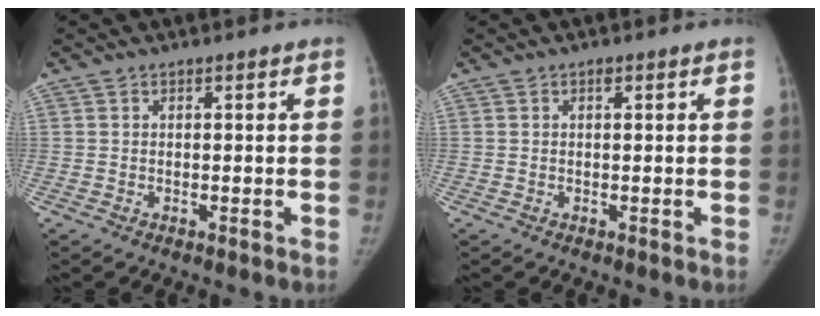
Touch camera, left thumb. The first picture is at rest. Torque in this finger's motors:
{"motor_torque": [-0.02, -0.02, -0.01, 0.03, -0.04]}